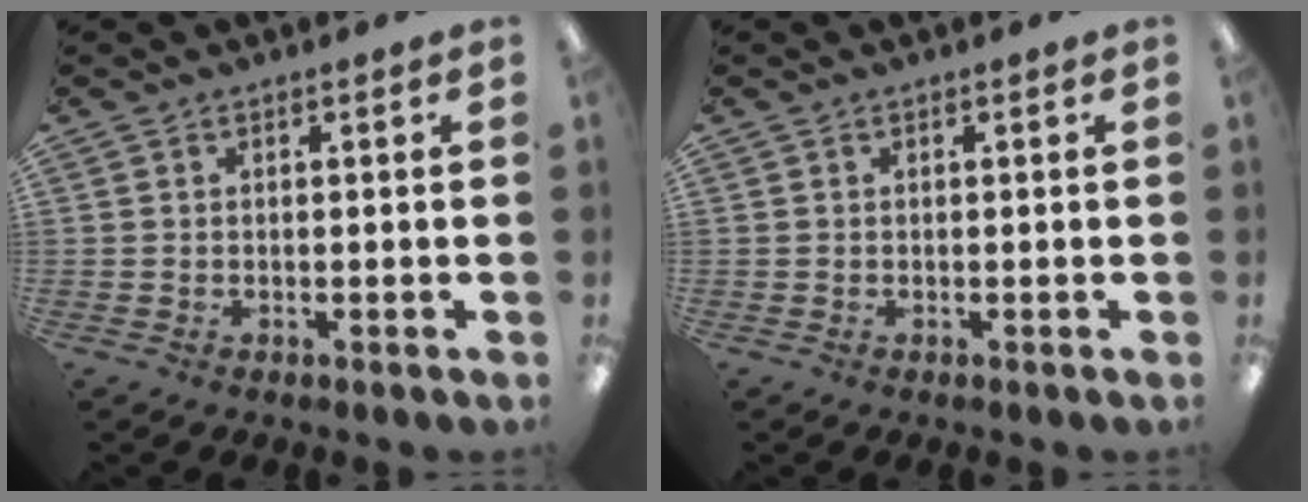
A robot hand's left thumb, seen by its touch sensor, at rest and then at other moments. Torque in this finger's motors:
{"motor_torque": [0.05, -0.04, -0.06, -0.06, 0.00]}